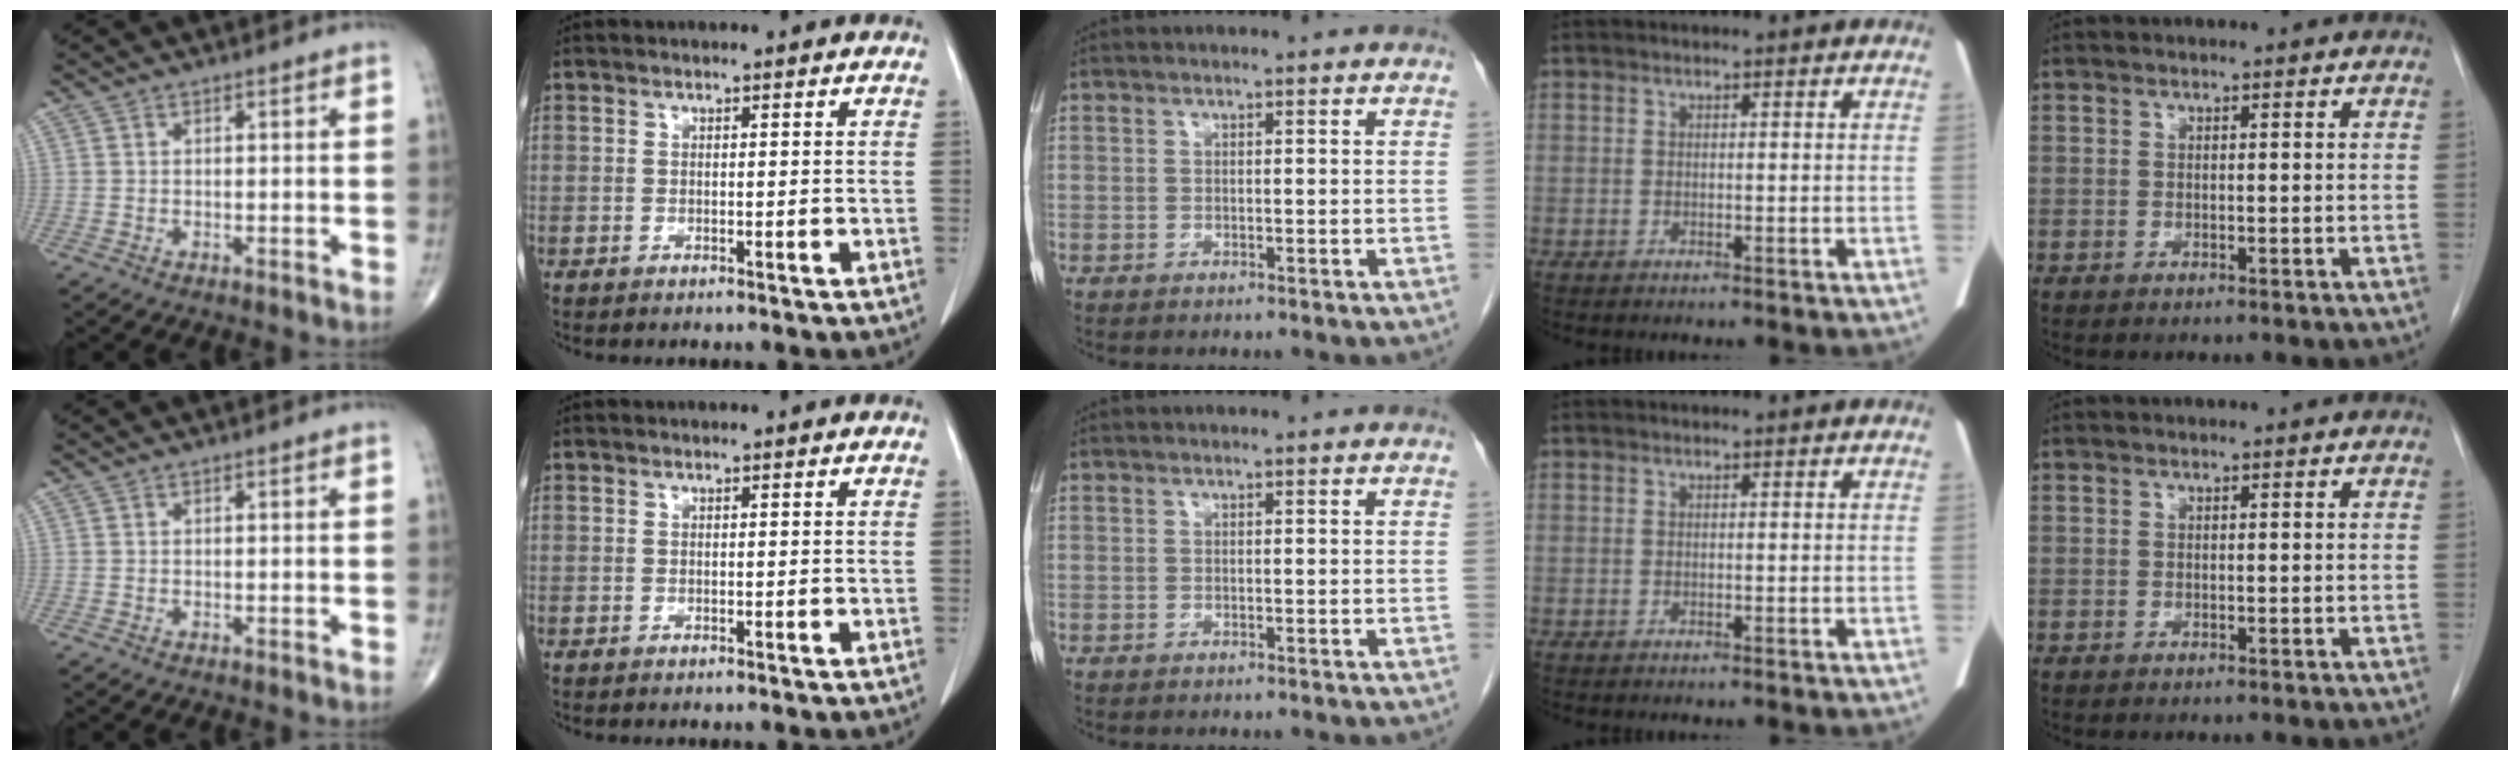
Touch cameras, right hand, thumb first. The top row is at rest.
{}